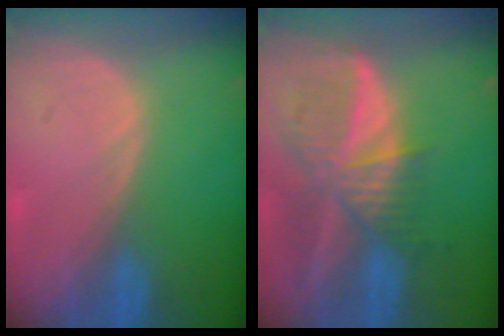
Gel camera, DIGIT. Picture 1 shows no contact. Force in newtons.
{"total": 9.4, "press": 8.1, "slide": 4.7}